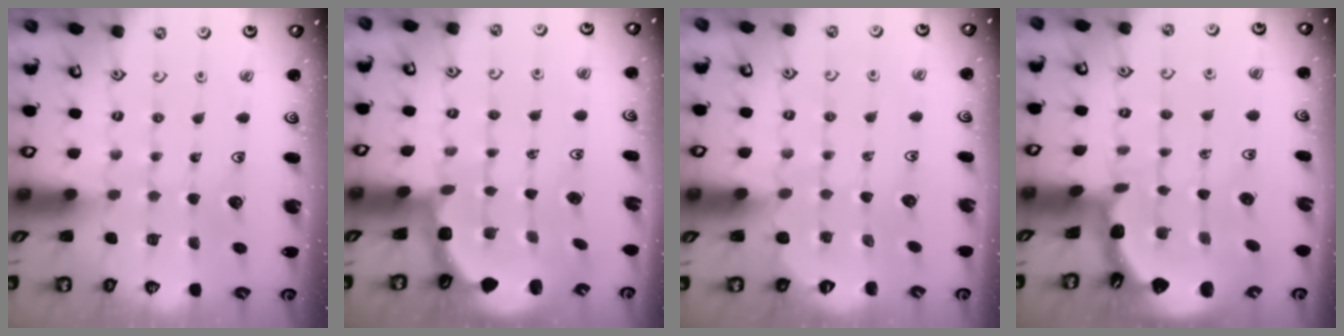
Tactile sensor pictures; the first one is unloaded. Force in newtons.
{"total": 2.8, "press": 2.3, "slide": 1.7}
{"total": 2.8, "press": 2.2, "slide": 1.8}
{"total": 1.3, "press": 1.3, "slide": 0.1}